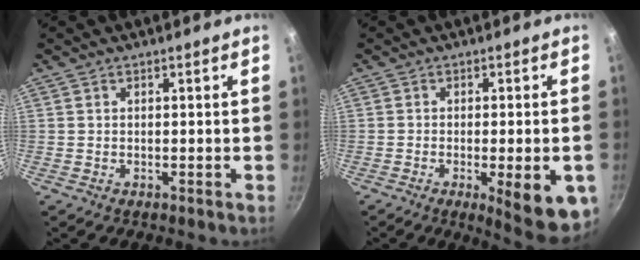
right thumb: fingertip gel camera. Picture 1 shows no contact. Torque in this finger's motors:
{"motor_torque": [0.00, 0.45, 0.91, -0.39, 0.06]}